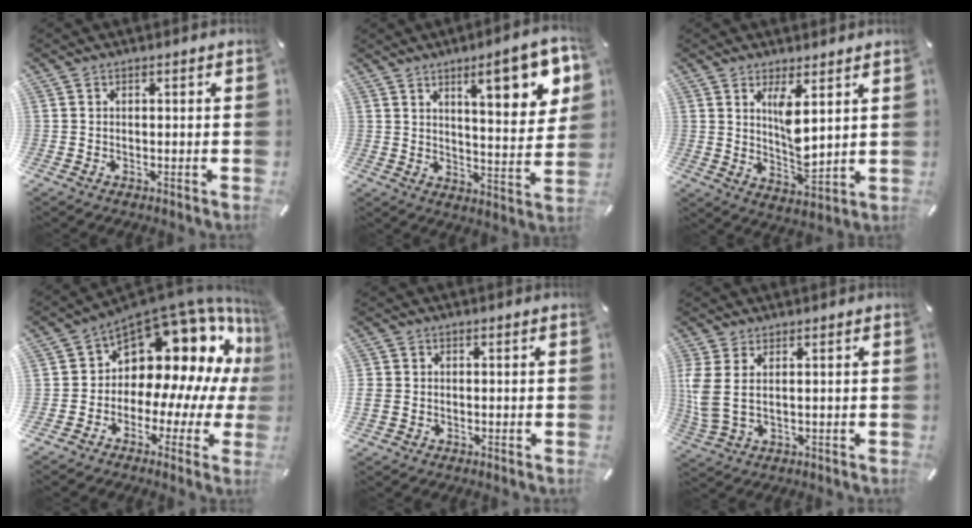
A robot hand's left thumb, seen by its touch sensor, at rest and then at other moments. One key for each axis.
{"total": 14.0, "fx": 7.7, "fy": 4.2, "fz": 11.0, "tx": -0.142, "ty": -0.039, "tz": 0.117}
{"total": 8.0, "fx": 3.8, "fy": 2.7, "fz": 6.5, "tx": -0.125, "ty": -0.032, "tz": 0.061}
{"total": 15.4, "fx": 8.1, "fy": 9.7, "fz": 8.9, "tx": -0.121, "ty": -0.092, "tz": 0.138}
{"total": 2.5, "fx": -0.2, "fy": 2.4, "fz": 0.7, "tx": -0.018, "ty": 0.003, "tz": -0.007}
{"total": 5.6, "fx": 1.2, "fy": 2.6, "fz": 4.8, "tx": -0.118, "ty": -0.010, "tz": 0.022}